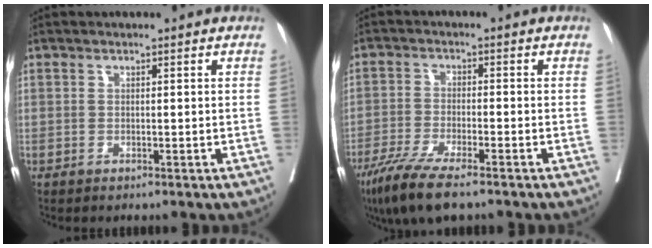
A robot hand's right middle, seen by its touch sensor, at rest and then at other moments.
{"total": 9.0, "force": [-6.5, 1.0, 6.1], "torque": [-0.112, -0.024, -0.112]}